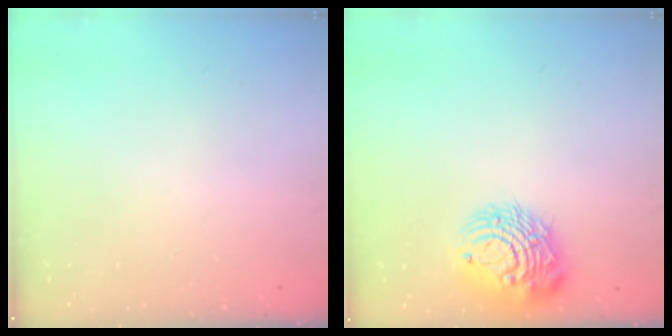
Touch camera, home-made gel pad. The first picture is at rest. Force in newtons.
{"total": 12.1, "press": 12.0, "slide": 1.4}